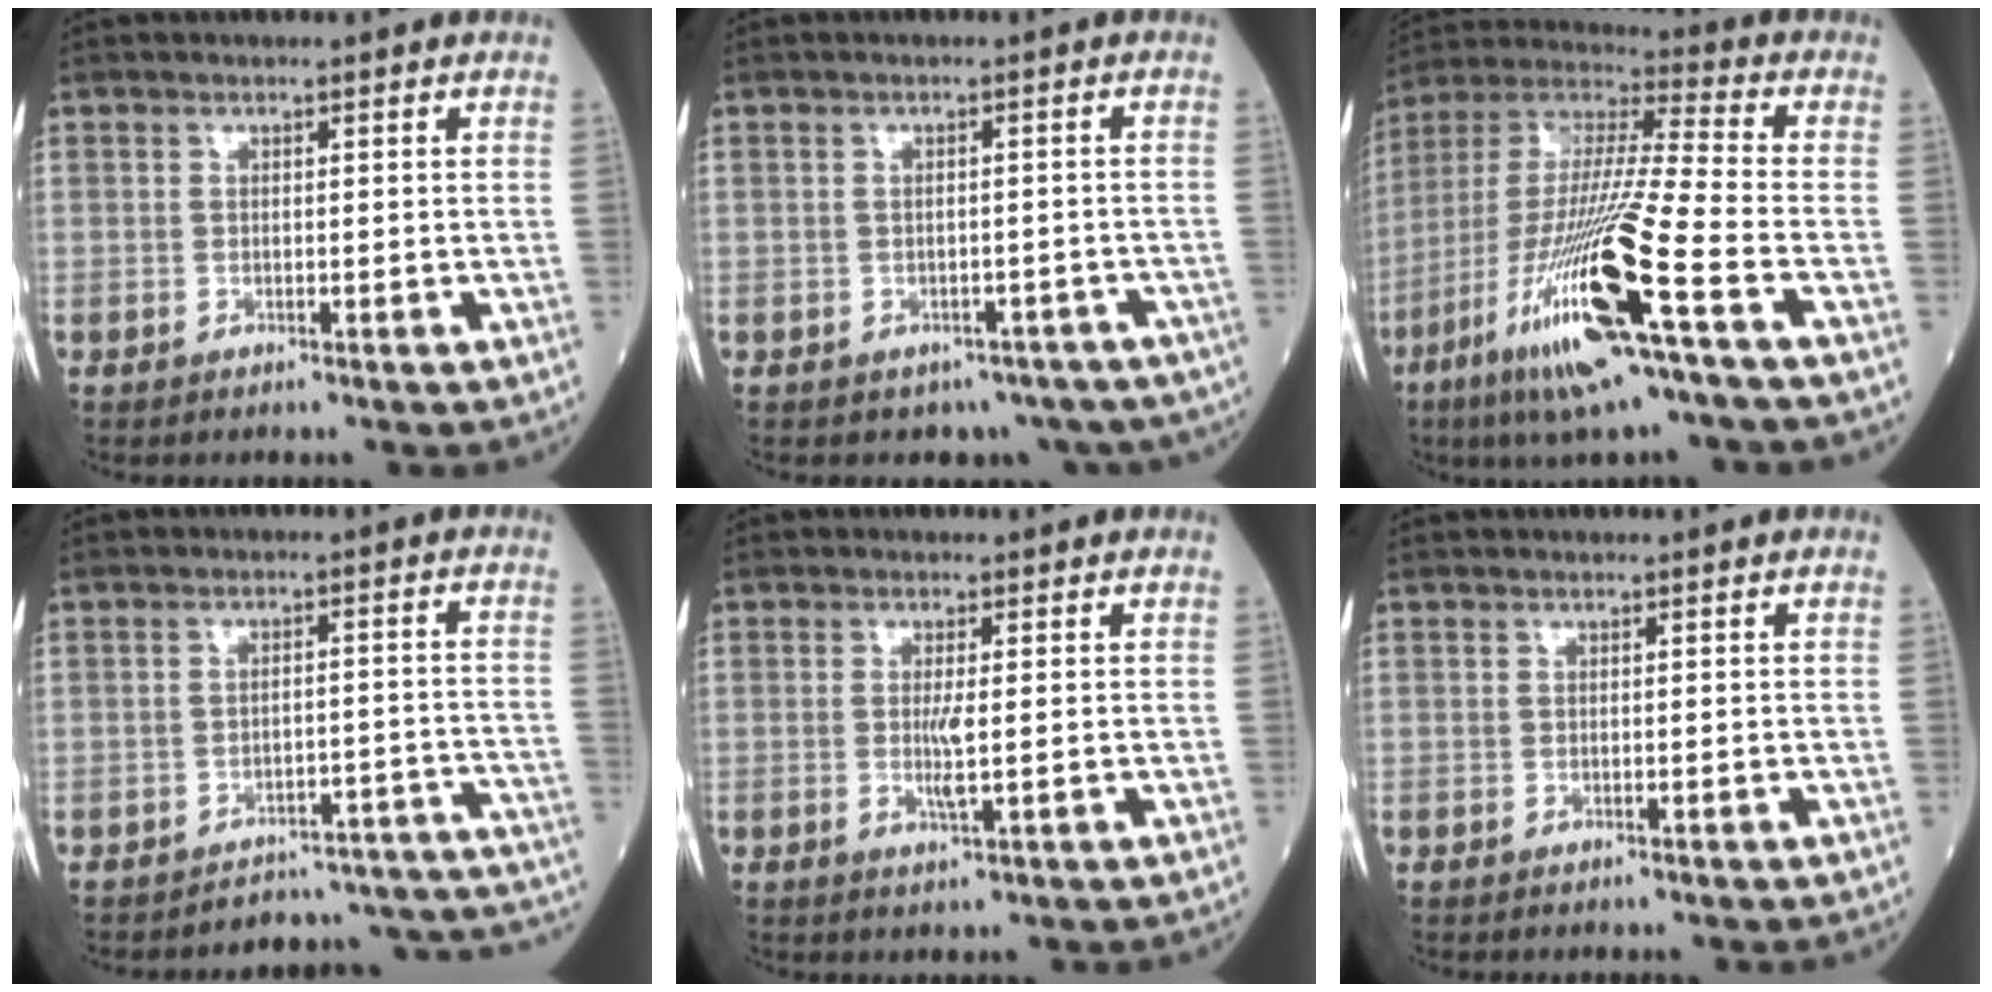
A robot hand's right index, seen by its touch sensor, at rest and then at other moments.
{"total": 9.0, "force": [-6.6, 5.5, 2.7], "torque": [-0.020, 0.005, -0.070]}
{"total": 21.0, "force": [-9.2, 0.3, 18.9], "torque": [-0.409, -0.046, -0.181]}
{"total": 16.0, "force": [-15.9, 2.0, 0.5], "torque": [0.019, 0.042, -0.184]}
{"total": 2.6, "force": [0.0, 0.2, 2.6], "torque": [-0.059, -0.005, 0.001]}
{"total": 0.0}